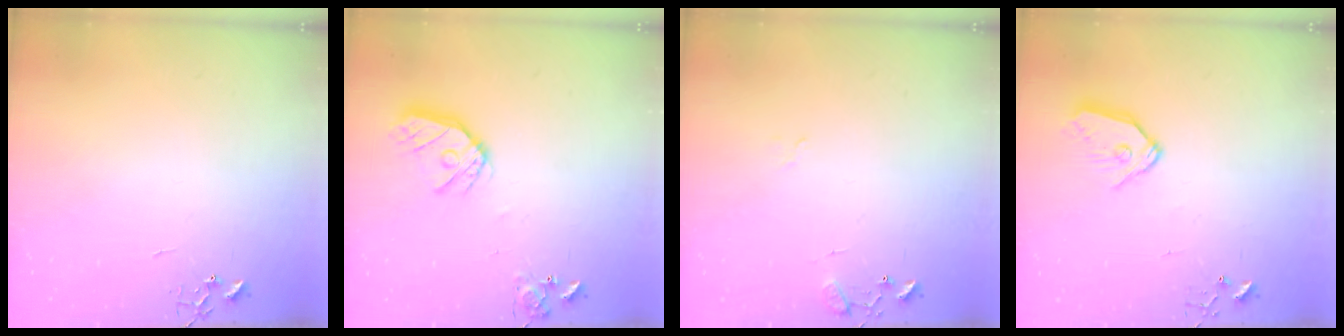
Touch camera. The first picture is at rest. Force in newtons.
{"total": 14.1, "press": 14.0, "slide": 1.7}
{"total": 9.3, "press": 9.3, "slide": 0.7}
{"total": 9.9, "press": 9.8, "slide": 1.2}